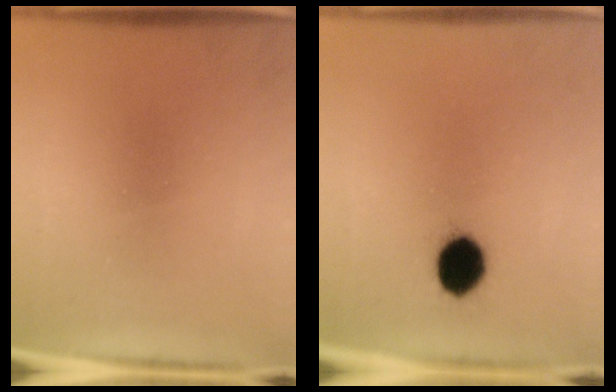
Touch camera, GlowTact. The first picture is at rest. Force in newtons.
{"total": 8.6}